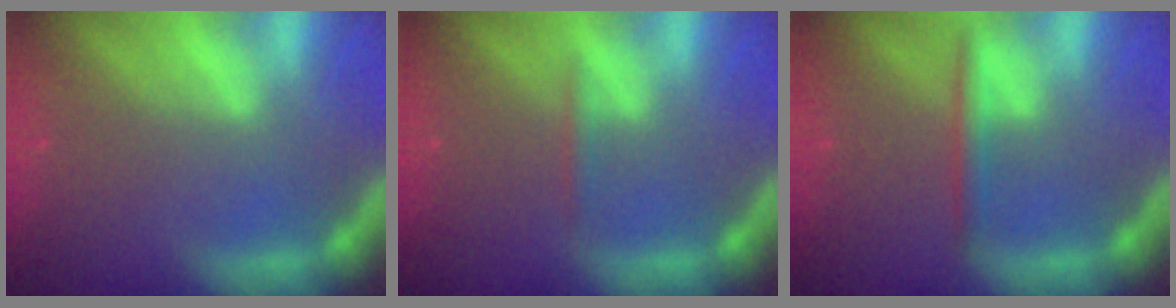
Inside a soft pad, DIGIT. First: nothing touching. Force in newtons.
{"total": 0.9}
{"total": 1.9}